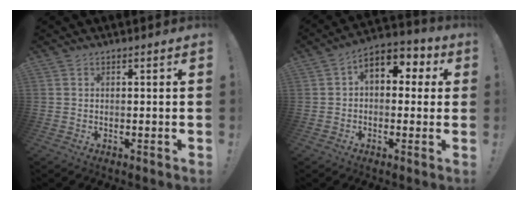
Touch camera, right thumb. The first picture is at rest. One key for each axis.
{"total": 8.1, "fx": 2.6, "fy": 5.8, "fz": 5.1, "tx": -0.073, "ty": -0.005, "tz": 0.052}